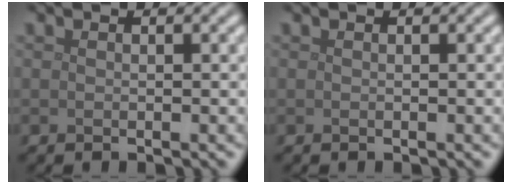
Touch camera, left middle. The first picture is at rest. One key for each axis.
{"total": 0.0}